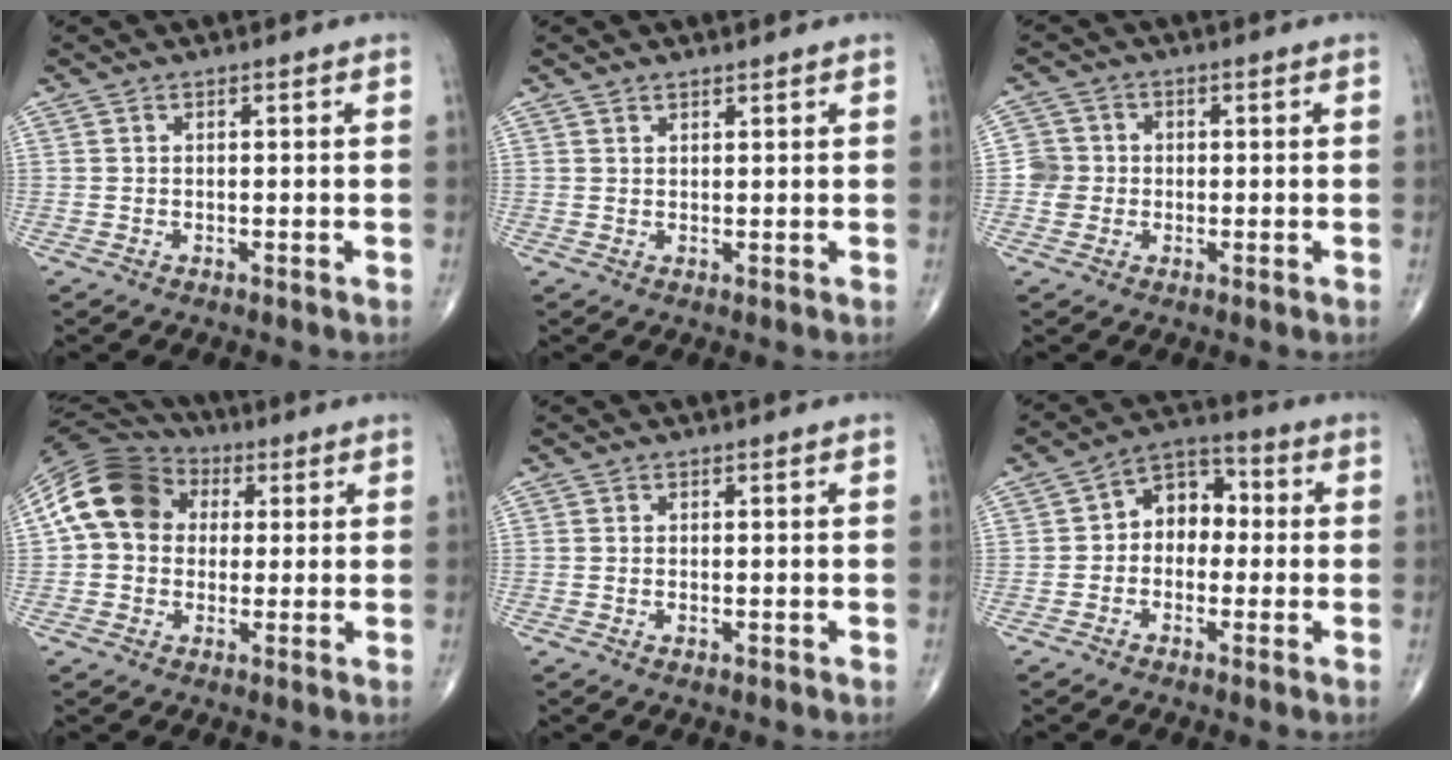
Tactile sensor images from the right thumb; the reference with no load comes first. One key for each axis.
{"total": 1.0, "fx": 0.9, "fy": 0.2, "fz": 0.1, "tx": 0.004, "ty": -0.008, "tz": 0.014}
{"total": 4.1, "fx": -0.4, "fy": 4.0, "fz": 0.5, "tx": 0.018, "ty": 0.009, "tz": -0.014}
{"total": 14.3, "fx": 2.8, "fy": 11.4, "fz": 8.2, "tx": -0.146, "ty": 0.029, "tz": 0.040}
{"total": 0.5, "fx": -0.2, "fy": 0.1, "fz": 0.5, "tx": -0.011, "ty": -0.003, "tz": -0.003}
{"total": 8.2, "fx": -0.1, "fy": 6.1, "fz": 5.4, "tx": -0.047, "ty": 0.032, "tz": -0.018}